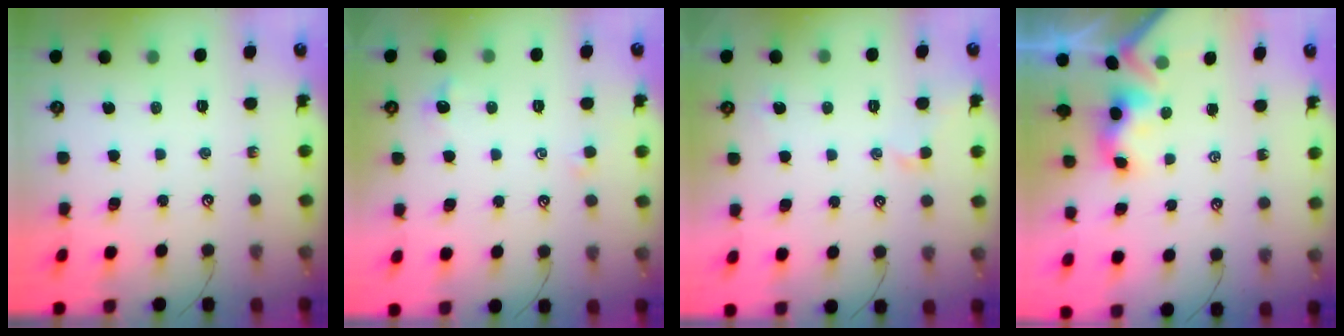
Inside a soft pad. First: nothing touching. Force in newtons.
{"total": 0.6, "press": 0.4, "slide": 0.5}
{"total": 1.8, "press": 1.7, "slide": 0.6}
{"total": 3.6, "press": 3.6, "slide": 0.3}